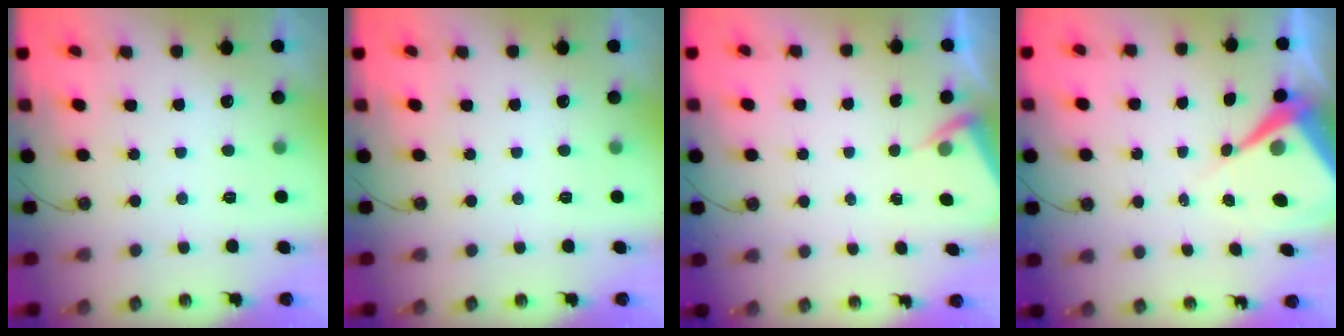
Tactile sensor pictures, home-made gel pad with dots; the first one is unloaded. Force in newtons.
{"total": 0.0}
{"total": 2.9, "press": 2.9, "slide": 0.4}
{"total": 8.7, "press": 8.7, "slide": 0.8}